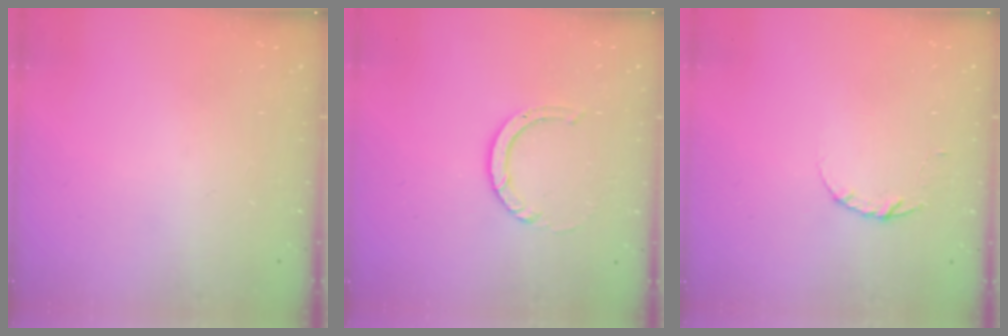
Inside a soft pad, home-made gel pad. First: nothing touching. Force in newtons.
{"total": 3.8, "press": 3.8, "slide": 0.3}
{"total": 3.4, "press": 3.4, "slide": 0.4}